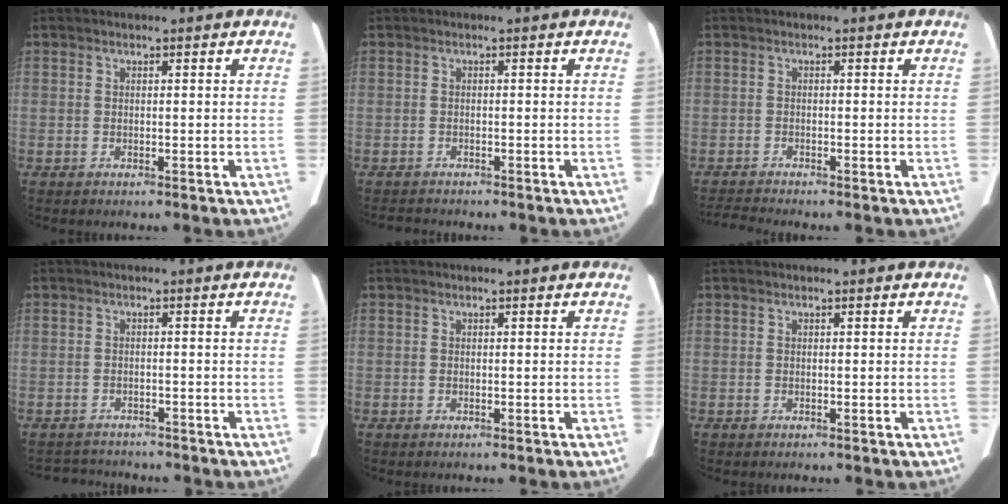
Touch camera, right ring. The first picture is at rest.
{"total": 2.6, "force": [-2.4, 0.7, 0.6], "torque": [-0.012, -0.009, -0.033]}
{"total": 3.3, "force": [-3.1, -1.1, -0.2], "torque": [-0.009, -0.019, -0.056]}
{"total": 4.9, "force": [-4.8, 1.2, 0.5], "torque": [-0.011, -0.002, -0.066]}
{"total": 0.0}
{"total": 0.0}